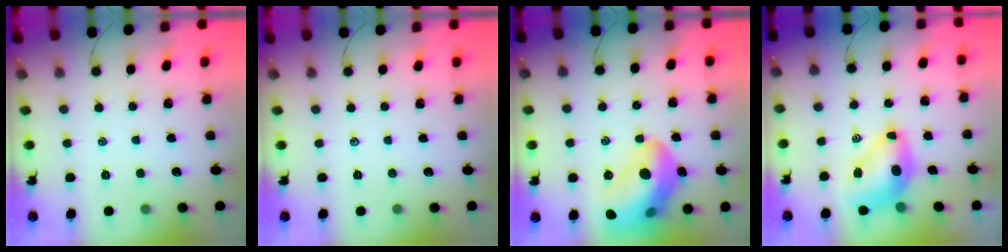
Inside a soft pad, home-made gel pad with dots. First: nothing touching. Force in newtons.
{"total": 0.0}
{"total": 21.4, "press": 21.0, "slide": 3.9}
{"total": 8.0, "press": 7.8, "slide": 2.0}